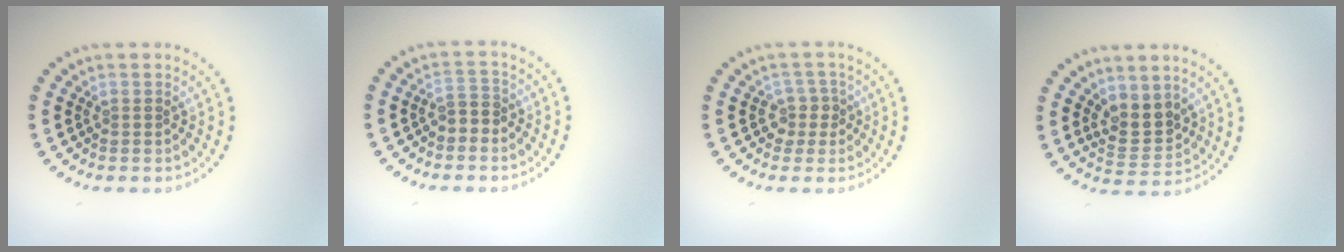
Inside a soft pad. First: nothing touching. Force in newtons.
{"total": 1.9, "press": 1.7, "slide": 0.7}
{"total": 1.7, "press": 1.4, "slide": 1.0}
{"total": 2.9, "press": 2.6, "slide": 1.3}